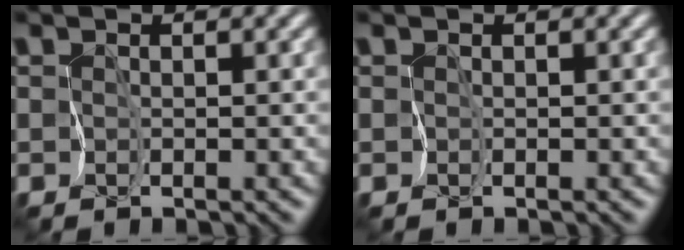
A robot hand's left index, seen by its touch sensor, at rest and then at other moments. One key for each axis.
{"total": 0.0}